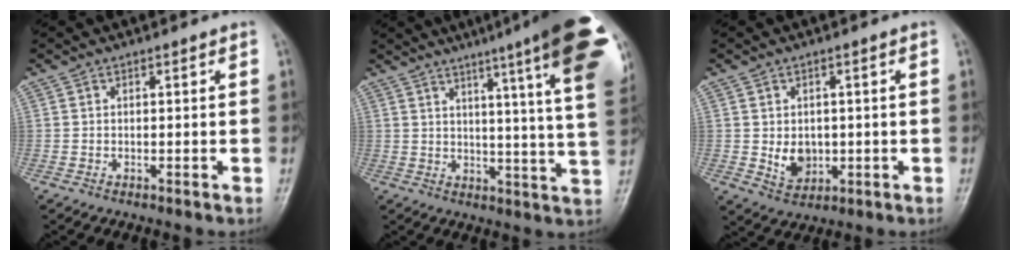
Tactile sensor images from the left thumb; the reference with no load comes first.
{"total": 21.6, "force": [12.1, 1.3, 17.8], "torque": [-0.208, -0.047, 0.139]}
{"total": 5.4, "force": [-0.3, 4.2, 3.4], "torque": [-0.033, -0.005, 0.007]}